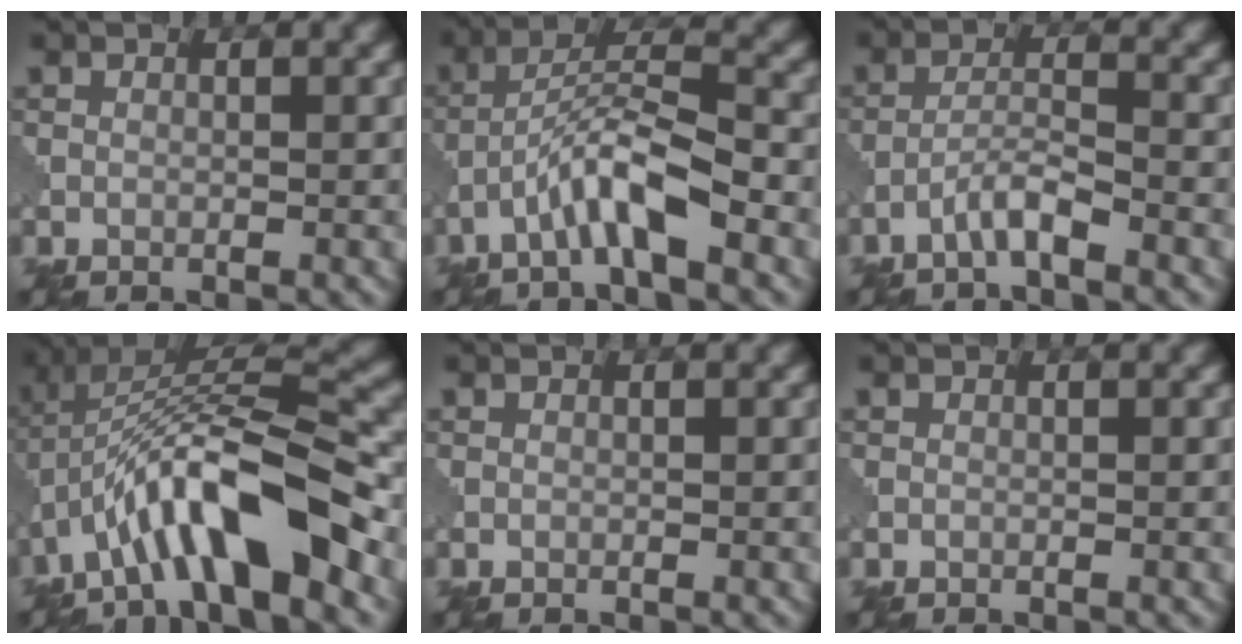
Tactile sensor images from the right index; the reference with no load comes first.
{"total": 6.0, "force": [-3.1, 1.2, 5.0], "torque": [-0.091, 0.020, -0.062]}
{"total": 2.7, "force": [-1.9, 0.2, 1.9], "torque": [-0.036, 0.013, -0.043]}
{"total": 10.6, "force": [-4.8, 2.7, 9.0], "torque": [-0.154, 0.025, -0.087]}
{"total": 0.0}
{"total": 0.0}